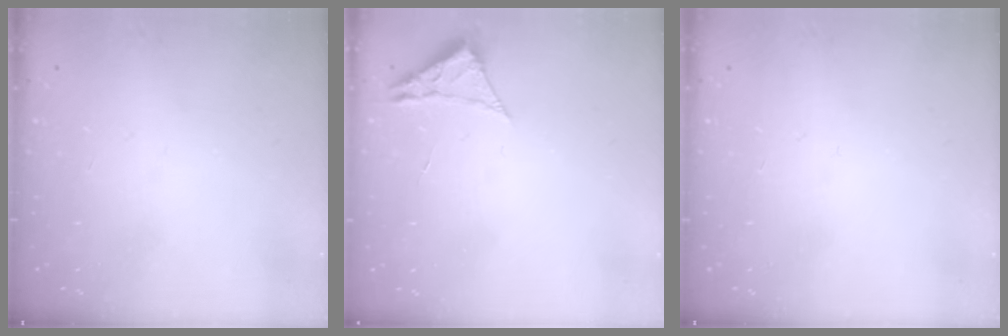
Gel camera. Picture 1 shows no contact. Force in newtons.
{"total": 2.3, "press": 2.3, "slide": 0.4}
{"total": 0.0}